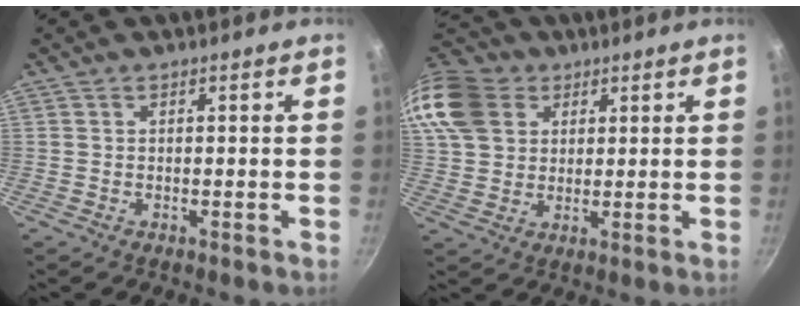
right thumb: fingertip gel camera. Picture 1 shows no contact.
{"total": 16.4, "force": [6.8, 12.5, 8.0], "torque": [-0.173, 0.010, 0.126]}